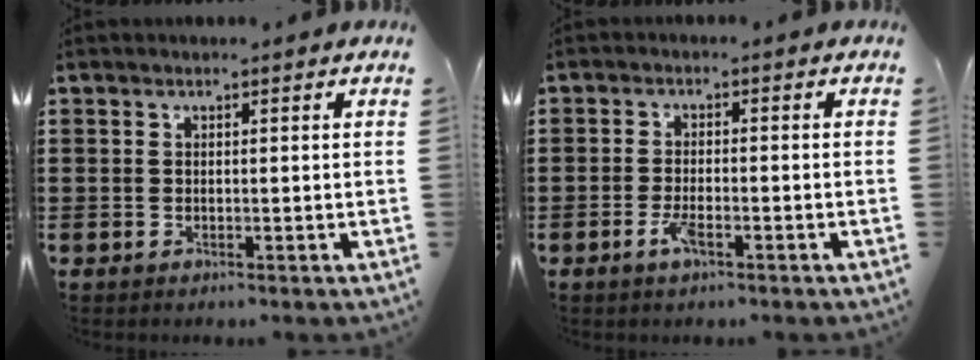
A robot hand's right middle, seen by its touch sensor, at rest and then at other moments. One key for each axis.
{"total": 3.3, "fx": -1.6, "fy": 0.8, "fz": 2.7, "tx": -0.059, "ty": -0.003, "tz": -0.033}